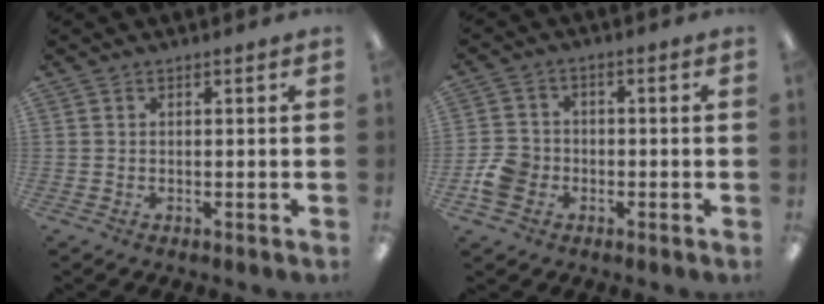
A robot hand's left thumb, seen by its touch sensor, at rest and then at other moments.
{"total": 6.5, "force": [-2.4, 5.3, 2.9], "torque": [-0.066, 0.013, -0.042]}